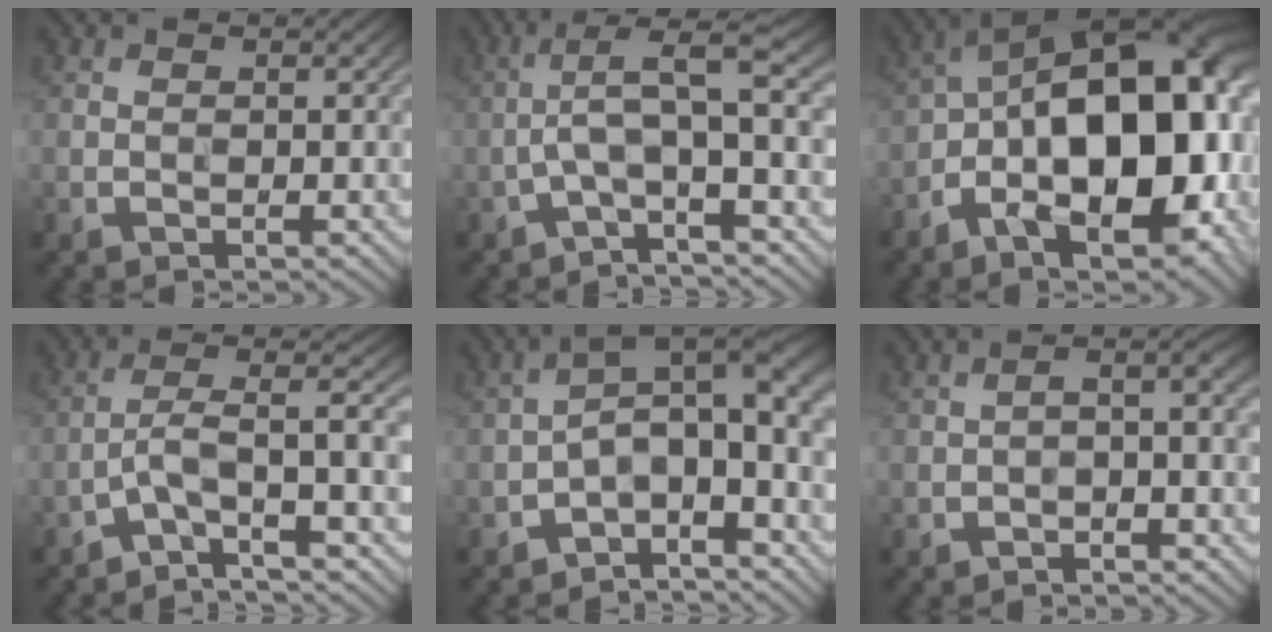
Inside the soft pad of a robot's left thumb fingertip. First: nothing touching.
{"total": 6.2, "force": [-1.4, 1.1, 6.0], "torque": [-0.114, 0.022, -0.040]}
{"total": 21.2, "force": [-4.3, 10.3, 18.0], "torque": [-0.263, 0.001, -0.075]}
{"total": 5.4, "force": [-2.7, 0.7, 4.6], "torque": [-0.082, 0.021, -0.067]}
{"total": 8.5, "force": [-3.0, 3.9, 6.9], "torque": [-0.105, 0.011, -0.062]}
{"total": 2.5, "force": [-1.1, 0.4, 2.3], "torque": [-0.040, 0.006, -0.022]}